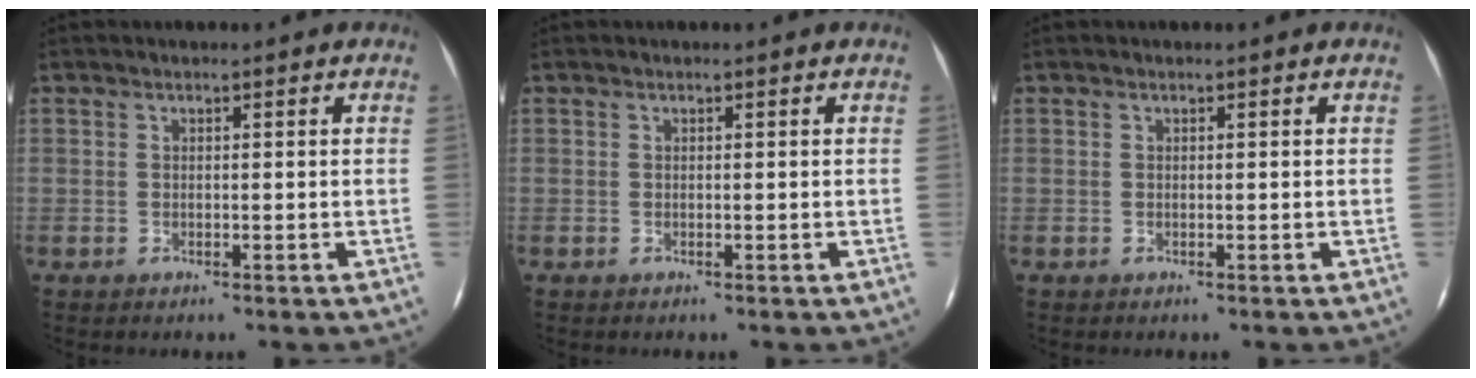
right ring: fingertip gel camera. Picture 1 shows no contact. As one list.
[{"total": 0.0}, {"total": 0.0}]